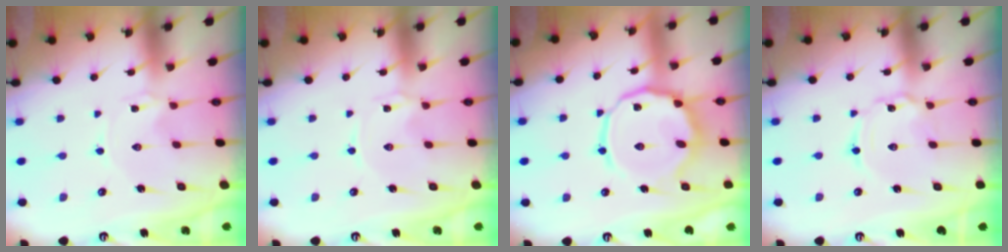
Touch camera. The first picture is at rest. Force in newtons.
{"total": 0.0}
{"total": 12.9, "press": 12.9, "slide": 1.1}
{"total": 2.7, "press": 2.7, "slide": 0.3}